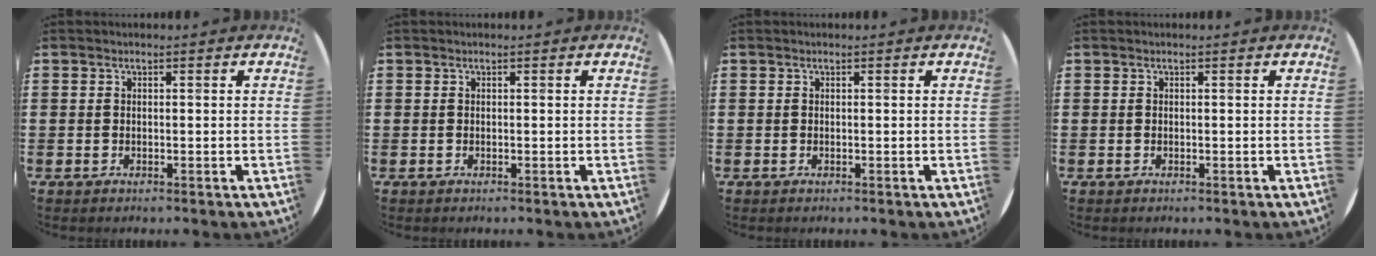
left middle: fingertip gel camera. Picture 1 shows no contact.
{"total": 0.0}
{"total": 0.0}
{"total": 0.0}